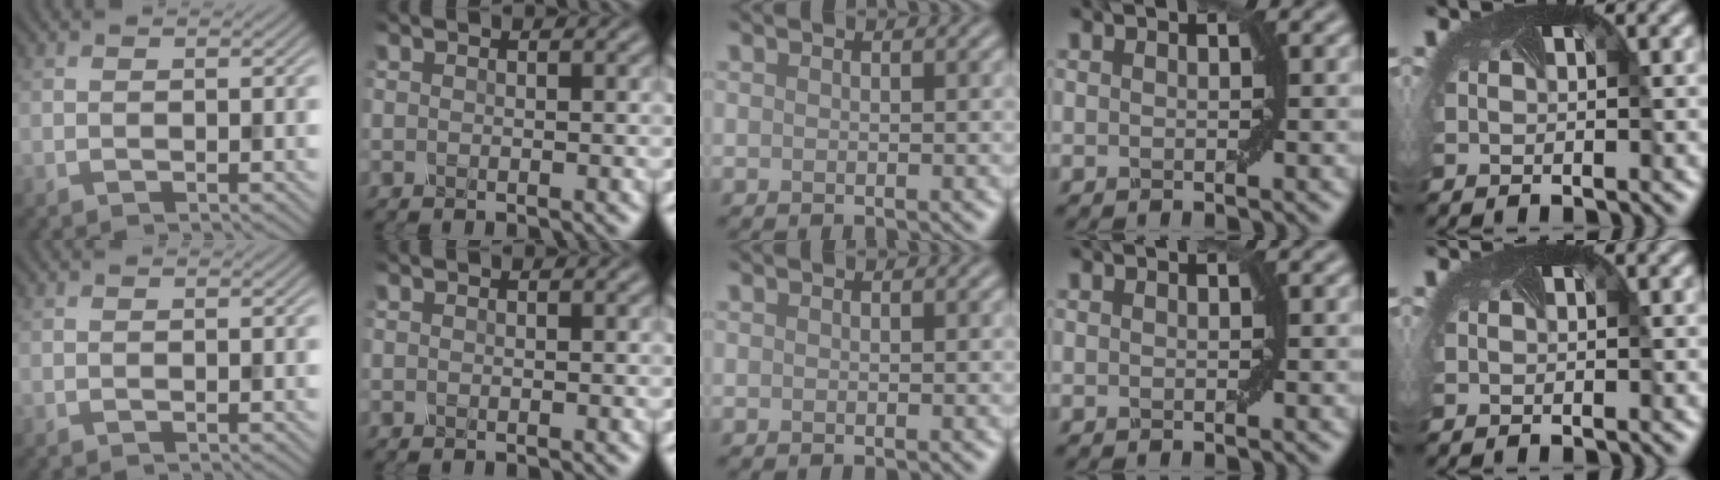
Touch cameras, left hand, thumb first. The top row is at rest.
{}